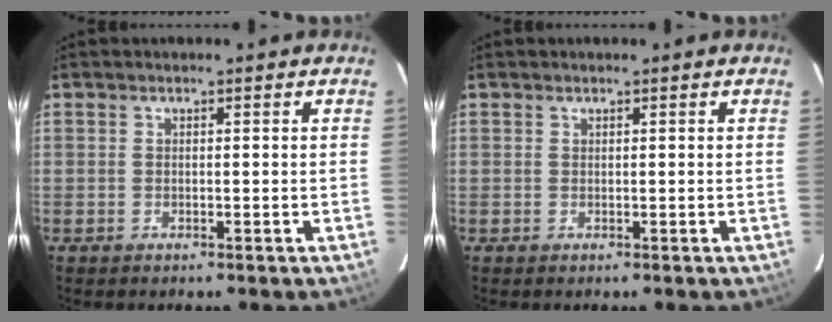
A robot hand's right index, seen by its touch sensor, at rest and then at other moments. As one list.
[{"total": 0.0}]